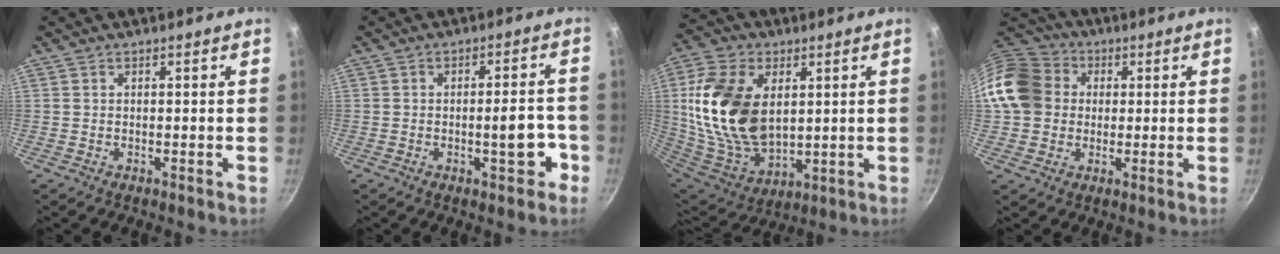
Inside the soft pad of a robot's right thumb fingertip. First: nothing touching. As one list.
[{"total": 6.5, "force": [-2.3, 2.4, 5.5], "torque": [-0.049, 0.026, -0.029]}, {"total": 21.5, "force": [4.1, 13.5, 16.2], "torque": [-0.299, -0.022, 0.088]}, {"total": 13.4, "force": [1.8, 11.7, 6.5], "torque": [-0.102, 0.024, 0.020]}]